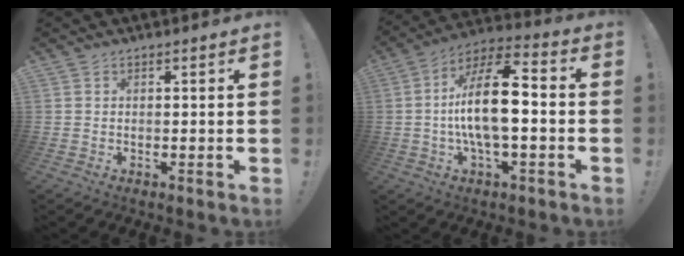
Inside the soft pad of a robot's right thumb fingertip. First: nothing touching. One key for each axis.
{"total": 16.5, "fx": -1.4, "fy": 6.4, "fz": 15.2, "tx": -0.274, "ty": 0.006, "tz": -0.028}